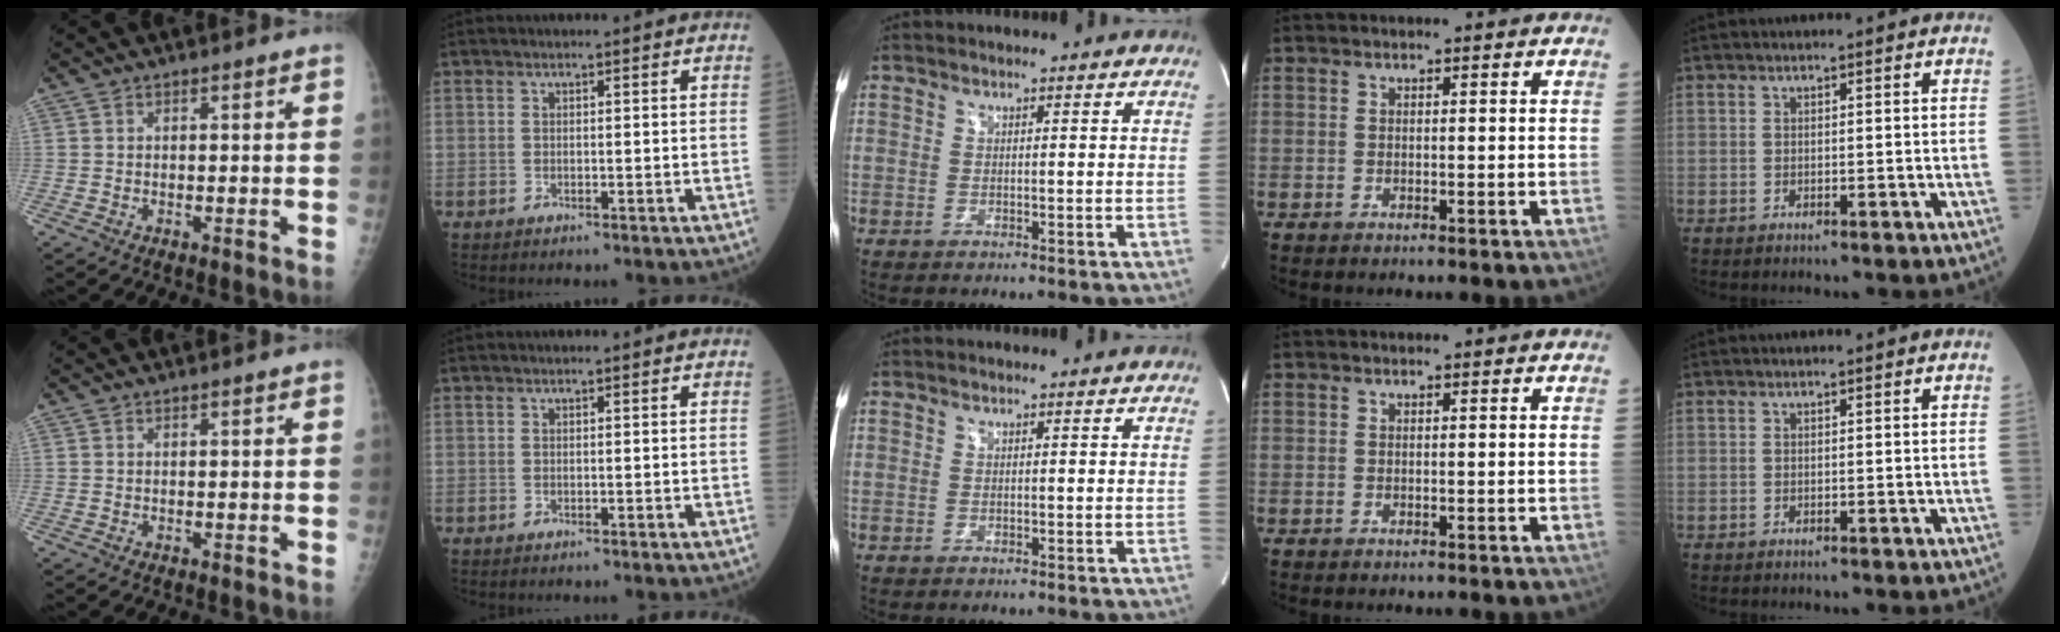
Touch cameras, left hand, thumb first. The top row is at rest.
{}